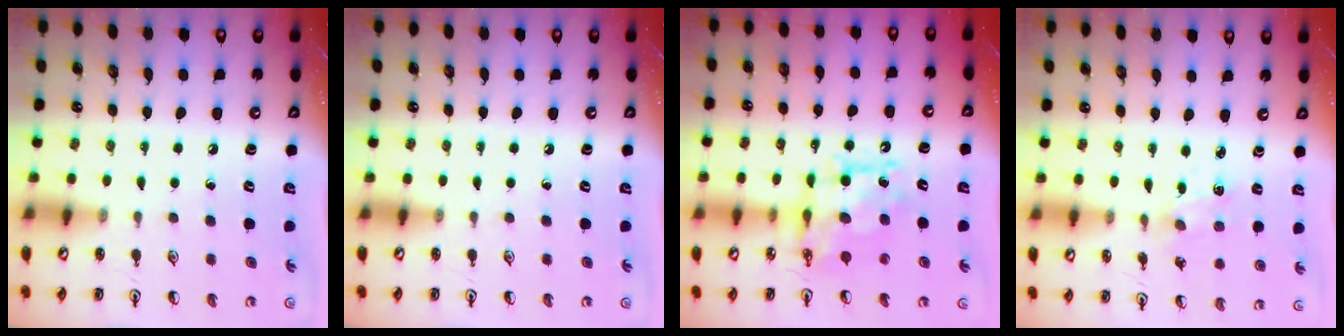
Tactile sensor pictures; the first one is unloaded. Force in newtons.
{"total": 0.0}
{"total": 10.3, "press": 10.3, "slide": 0.4}
{"total": 2.0, "press": 2.0, "slide": 0.3}